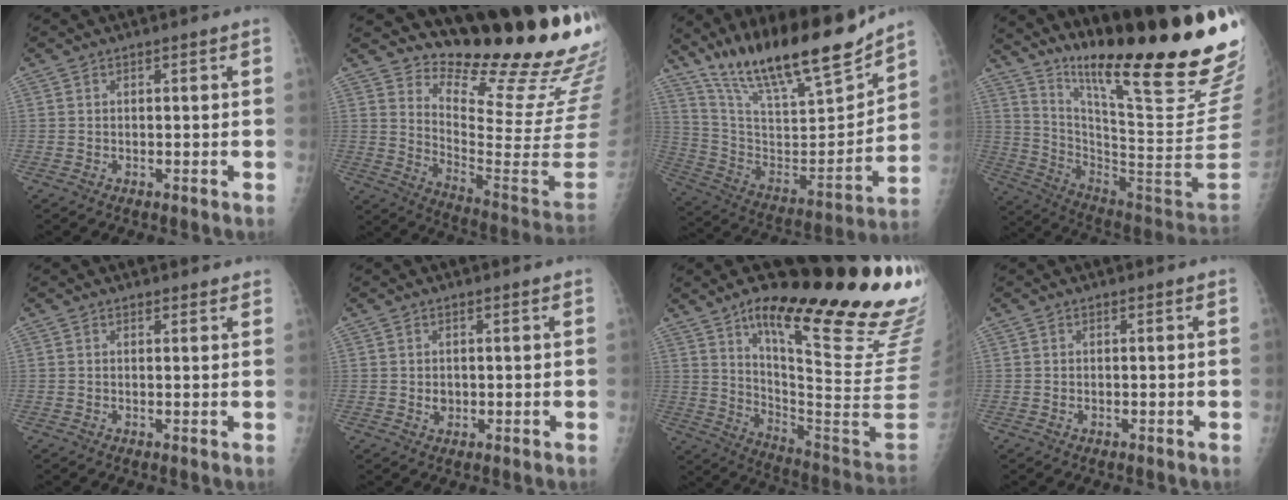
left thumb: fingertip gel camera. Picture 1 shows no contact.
{"total": 23.5, "force": [20.0, 3.6, 11.9], "torque": [-0.144, -0.199, 0.278]}
{"total": 25.4, "force": [19.8, 6.1, 14.7], "torque": [-0.217, -0.092, 0.342]}
{"total": 29.7, "force": [21.1, 0.9, 20.9], "torque": [-0.298, -0.137, 0.334]}
{"total": 2.3, "force": [2.1, 0.7, 0.3], "torque": [0.007, -0.009, 0.021]}
{"total": 1.6, "force": [0.6, 1.2, 0.8], "torque": [-0.007, -0.005, 0.012]}
{"total": 29.5, "force": [17.1, 4.2, 23.6], "torque": [-0.277, -0.082, 0.270]}
{"total": 0.6, "force": [0.4, 0.3, 0.2], "torque": [-0.007, -0.003, 0.006]}